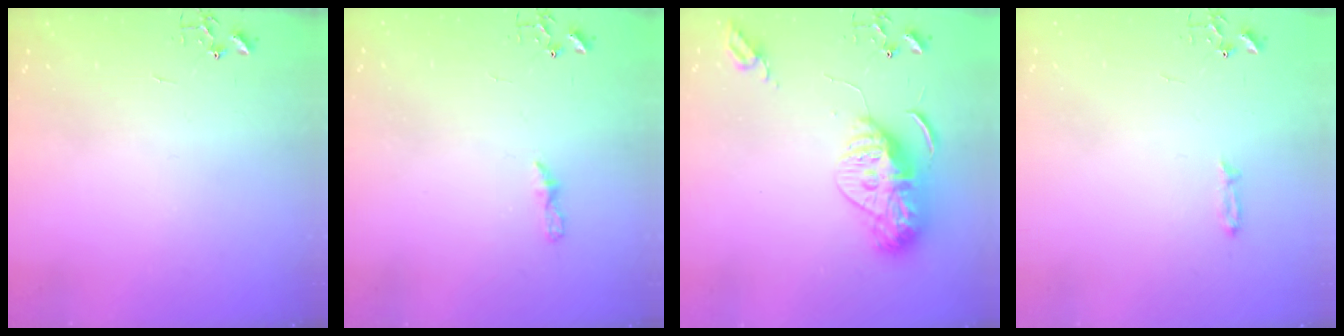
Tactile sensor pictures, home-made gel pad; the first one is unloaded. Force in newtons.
{"total": 5.1, "press": 5.0, "slide": 0.4}
{"total": 13.3, "press": 13.3, "slide": 1.2}
{"total": 3.4, "press": 3.4, "slide": 0.4}